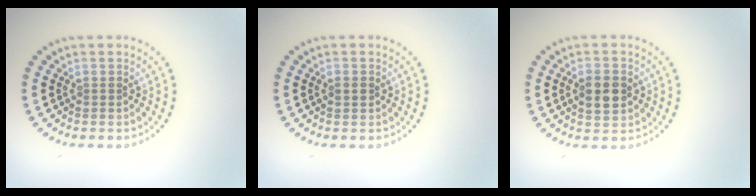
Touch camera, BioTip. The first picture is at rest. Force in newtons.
{"total": 1.1, "press": 1.1, "slide": 0.1}
{"total": 2.9, "press": 2.9, "slide": 0.1}